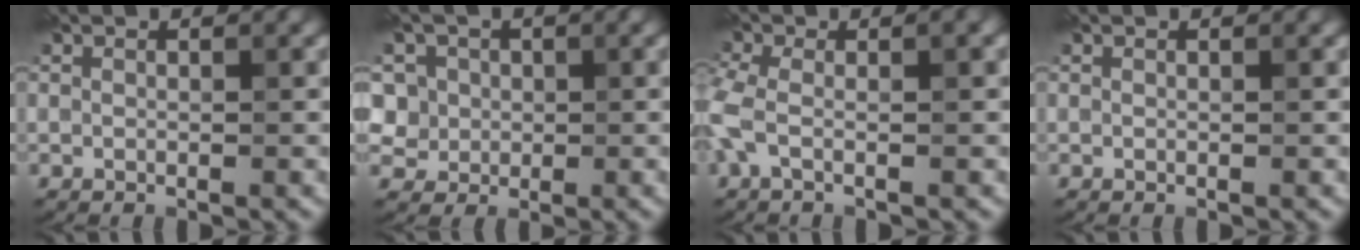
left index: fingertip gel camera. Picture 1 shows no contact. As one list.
[{"total": 6.8, "force": [2.7, 5.7, 2.4], "torque": [-0.055, 0.026, 0.023]}, {"total": 4.0, "force": [-0.3, 1.5, 3.7], "torque": [-0.090, 0.003, -0.015]}, {"total": 0.0}]